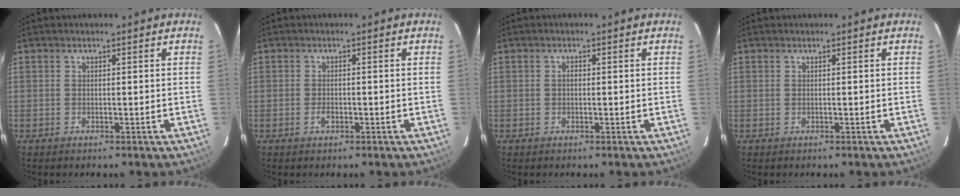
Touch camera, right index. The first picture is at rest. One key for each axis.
{"total": 1.6, "fx": -0.8, "fy": 1.0, "fz": 0.9, "tx": -0.020, "ty": 0.000, "tz": -0.014}
{"total": 0.7, "fx": -0.1, "fy": 0.6, "fz": 0.5, "tx": -0.007, "ty": 0.004, "tz": -0.003}
{"total": 0.0}